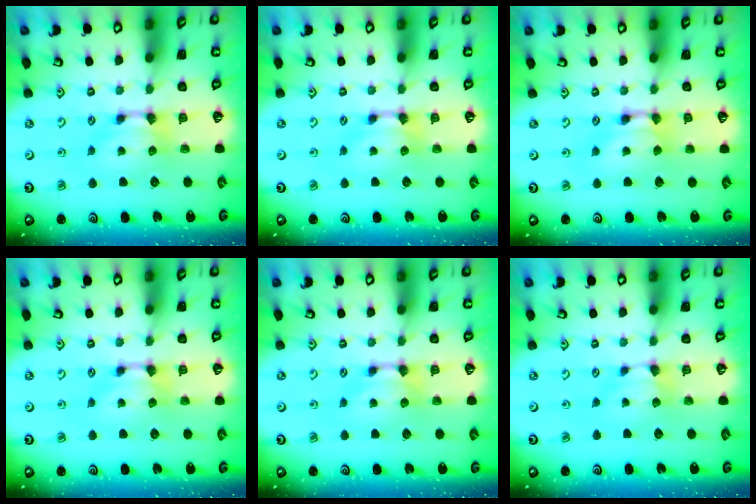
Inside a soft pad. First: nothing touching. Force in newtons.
{"total": 0.0}
{"total": 1.7, "press": 1.7, "slide": 0.1}
{"total": 0.0}
{"total": 0.0}
{"total": 0.0}